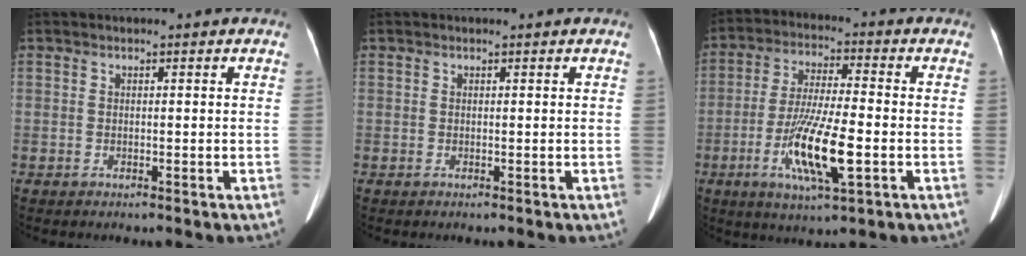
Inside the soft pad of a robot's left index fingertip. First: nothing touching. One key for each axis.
{"total": 0.0}
{"total": 12.3, "fx": -3.7, "fy": 1.8, "fz": 11.6, "tx": -0.225, "ty": -0.015, "tz": -0.066}